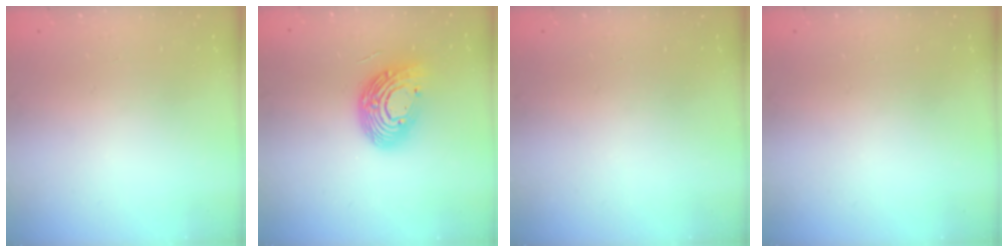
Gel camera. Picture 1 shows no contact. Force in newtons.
{"total": 14.7, "press": 14.7, "slide": 1.0}
{"total": 0.0}
{"total": 0.0}